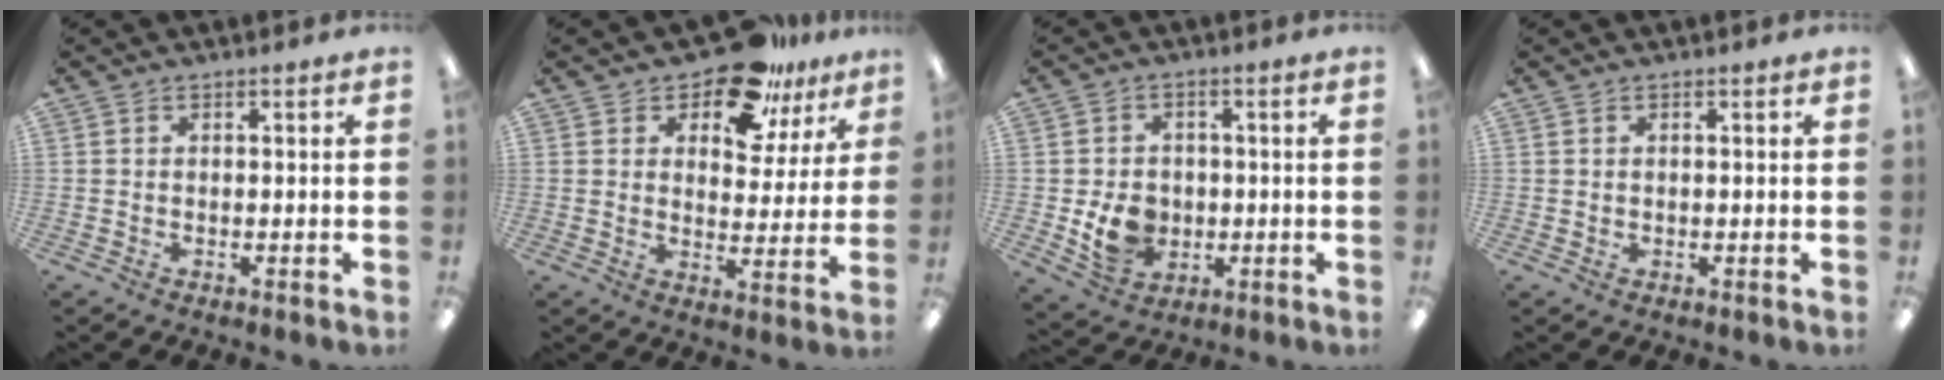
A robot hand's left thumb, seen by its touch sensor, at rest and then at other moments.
{"total": 14.5, "force": [10.6, 6.9, 7.1], "torque": [-0.110, -0.057, 0.191]}
{"total": 8.3, "force": [-1.2, 7.2, 3.9], "torque": [-0.069, 0.010, -0.018]}
{"total": 0.6, "force": [0.3, 0.5, 0.0], "torque": [0.000, 0.004, 0.005]}